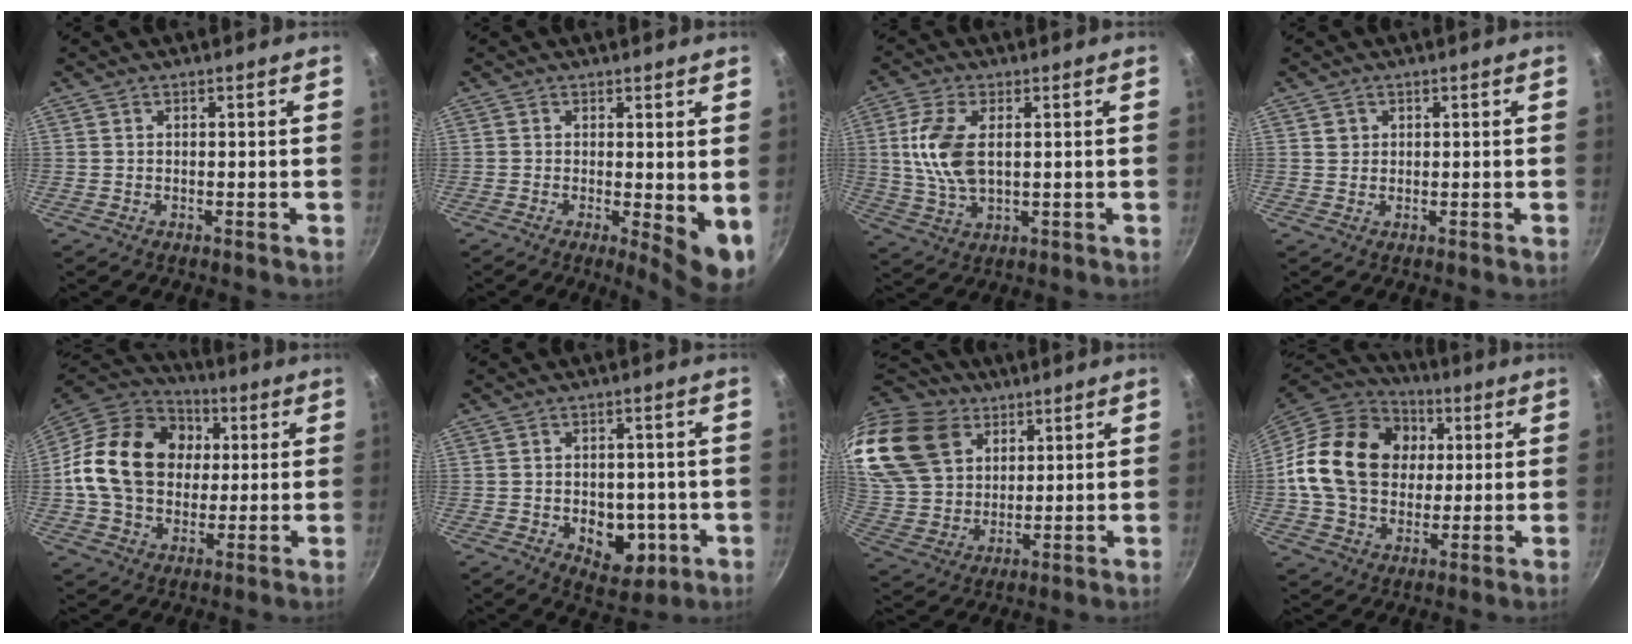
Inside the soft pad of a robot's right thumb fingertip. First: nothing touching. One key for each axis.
{"total": 6.8, "fx": -0.4, "fy": 2.0, "fz": 6.4, "tx": -0.079, "ty": -0.013, "tz": -0.003}
{"total": 10.2, "fx": 1.6, "fy": 5.3, "fz": 8.6, "tx": -0.175, "ty": -0.003, "tz": 0.035}
{"total": 1.4, "fx": 0.5, "fy": 1.3, "fz": 0.3, "tx": 0.003, "ty": 0.006, "tz": 0.008}
{"total": 21.7, "fx": 2.6, "fy": 16.8, "fz": 13.5, "tx": -0.211, "ty": 0.024, "tz": 0.039}
{"total": 9.5, "fx": -2.5, "fy": 6.6, "fz": 6.4, "tx": -0.048, "ty": -0.004, "tz": -0.024}
{"total": 21.6, "fx": 12.3, "fy": 14.8, "fz": 9.8, "tx": -0.193, "ty": -0.029, "tz": 0.246}
{"total": 22.3, "fx": 3.1, "fy": 17.3, "fz": 13.7, "tx": -0.216, "ty": 0.021, "tz": 0.051}